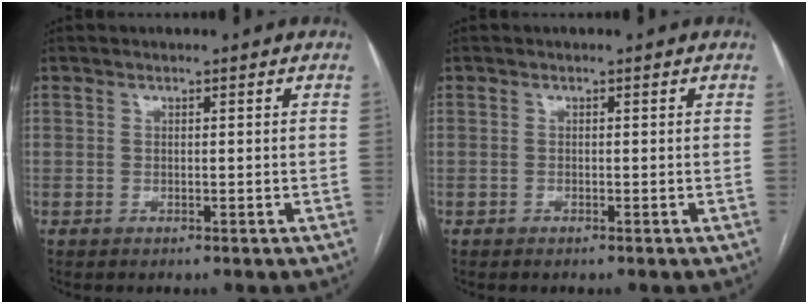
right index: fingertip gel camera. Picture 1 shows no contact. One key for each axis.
{"total": 0.0}